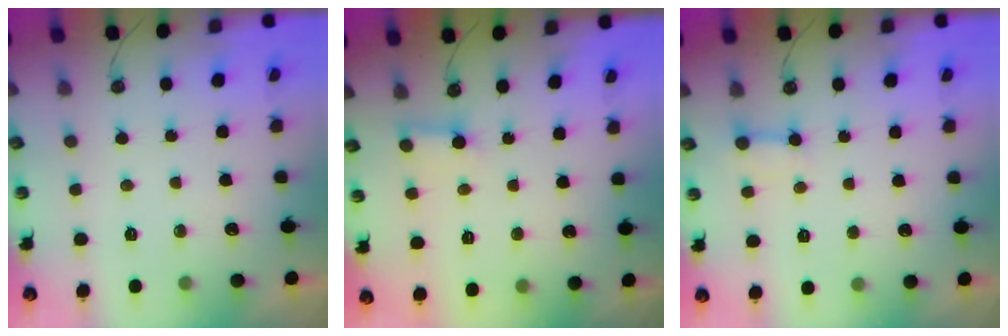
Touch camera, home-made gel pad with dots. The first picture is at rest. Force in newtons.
{"total": 2.5, "press": 2.5, "slide": 0.2}
{"total": 2.7, "press": 2.7, "slide": 0.5}